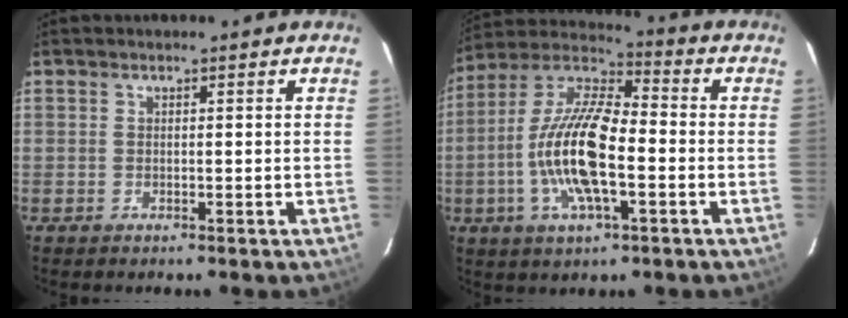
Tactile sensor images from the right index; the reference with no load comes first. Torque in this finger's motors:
{"motor_torque": [2.14, 0.00, 1.06, 0.21]}